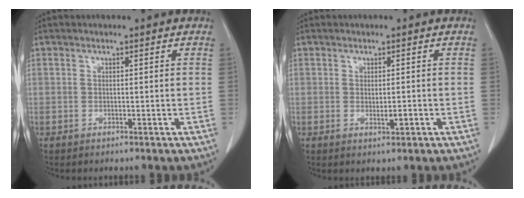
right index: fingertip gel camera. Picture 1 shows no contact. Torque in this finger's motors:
{"motor_torque": [0.02, 0.02, -0.05, 0.00]}